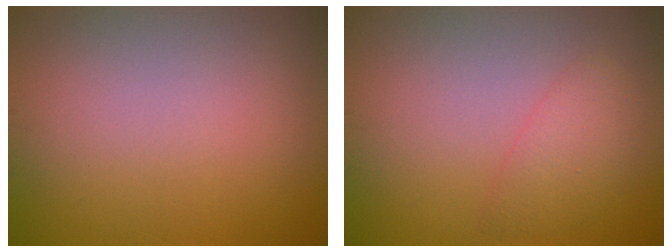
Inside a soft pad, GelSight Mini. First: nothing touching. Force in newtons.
{"total": 2.0, "press": 2.0, "slide": 0.2}